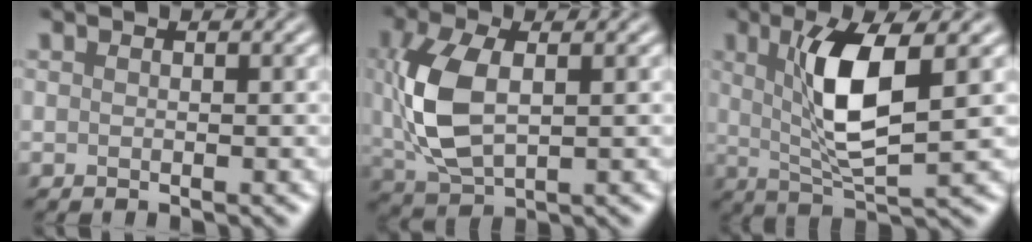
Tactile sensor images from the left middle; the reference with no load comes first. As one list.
[{"total": 7.0, "force": [0.7, 3.9, 5.8], "torque": [-0.145, 0.001, 0.019]}, {"total": 6.7, "force": [1.7, 1.7, 6.2], "torque": [-0.118, -0.003, 0.036]}]